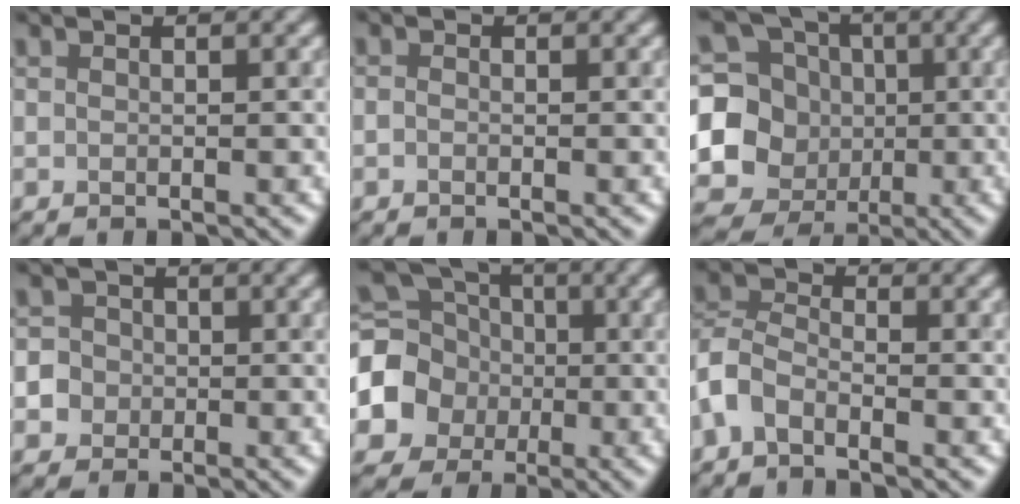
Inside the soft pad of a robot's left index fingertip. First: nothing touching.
{"total": 0.6, "force": [-0.5, -0.1, -0.3], "torque": [0.006, -0.002, -0.009]}
{"total": 14.6, "force": [-1.5, 14.1, 3.2], "torque": [-0.106, 0.005, -0.044]}
{"total": 3.2, "force": [-1.1, 3.0, 0.1], "torque": [0.025, 0.010, -0.035]}
{"total": 6.4, "force": [-1.5, 5.9, 2.0], "torque": [-0.043, -0.005, -0.044]}
{"total": 3.2, "force": [-2.4, 1.6, 1.4], "torque": [-0.033, 0.002, -0.060]}